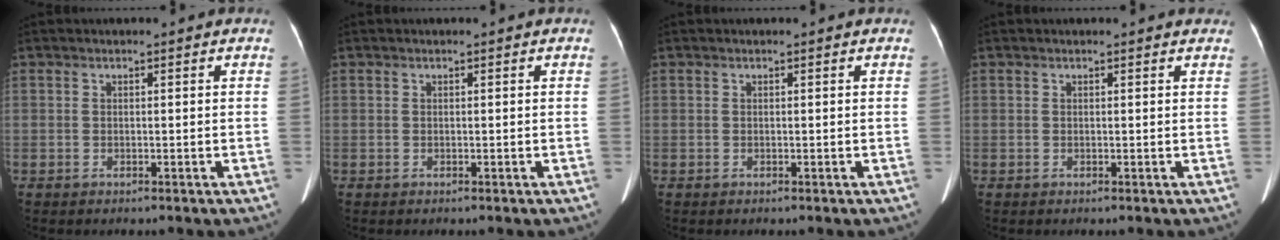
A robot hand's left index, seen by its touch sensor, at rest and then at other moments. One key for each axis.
{"total": 0.0}
{"total": 0.0}
{"total": 3.4, "fx": 3.3, "fy": 0.8, "fz": 0.8, "tx": -0.012, "ty": 0.009, "tz": 0.024}